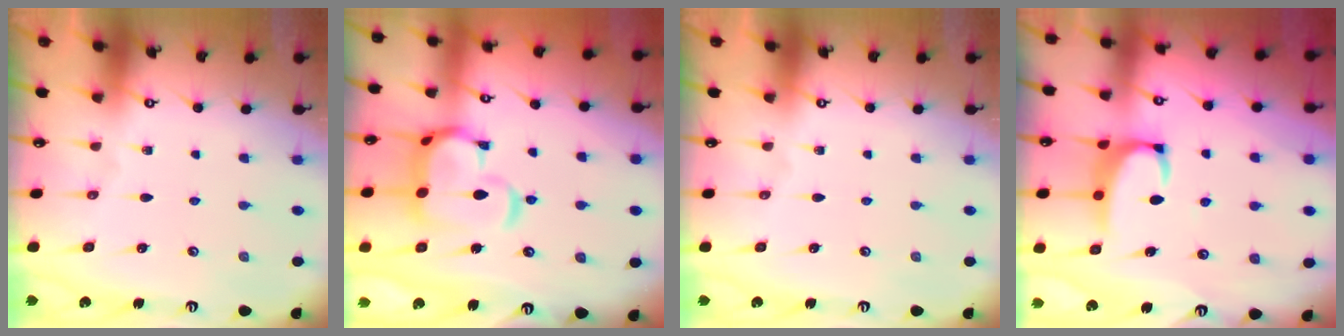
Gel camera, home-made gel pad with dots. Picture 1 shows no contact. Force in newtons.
{"total": 9.0, "press": 8.9, "slide": 1.4}
{"total": 0.0}
{"total": 3.0, "press": 2.8, "slide": 1.0}